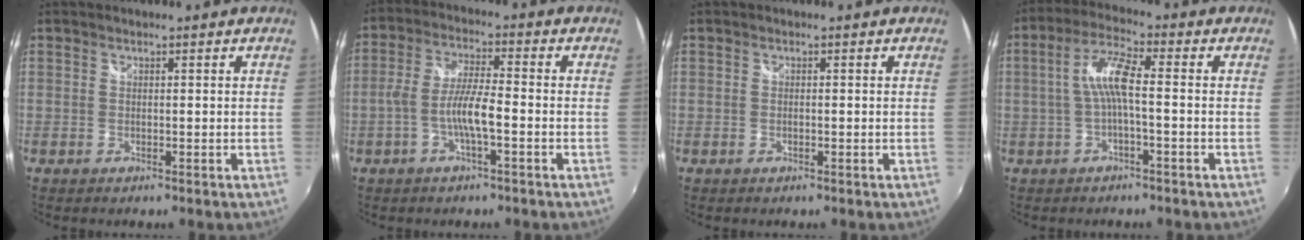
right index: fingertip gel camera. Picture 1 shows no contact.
{"total": 7.1, "force": [-2.4, 1.1, 6.6], "torque": [-0.138, 0.006, -0.045]}
{"total": 0.0}
{"total": 6.3, "force": [-0.9, 0.9, 6.2], "torque": [-0.133, 0.013, -0.017]}